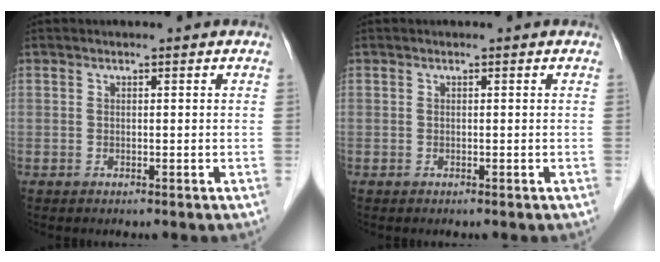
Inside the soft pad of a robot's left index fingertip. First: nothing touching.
{"total": 0.0}